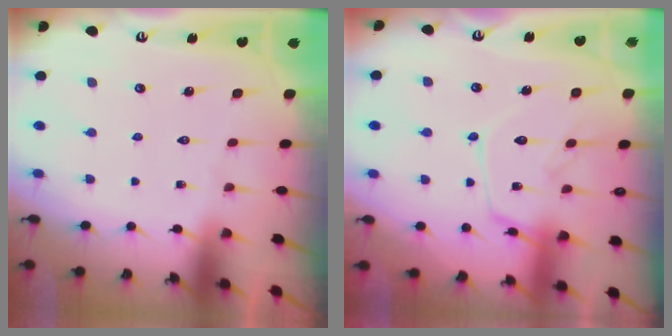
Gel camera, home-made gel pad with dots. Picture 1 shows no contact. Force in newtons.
{"total": 14.5, "press": 14.5, "slide": 1.0}